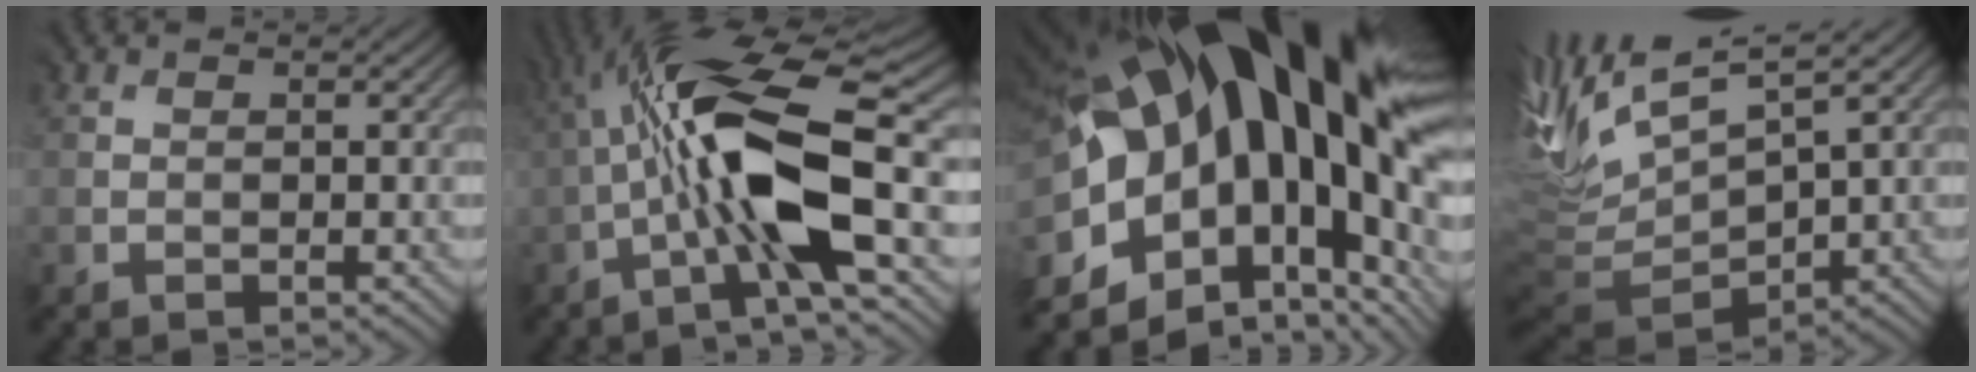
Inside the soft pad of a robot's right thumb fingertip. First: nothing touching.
{"total": 14.4, "force": [-1.7, 3.7, 13.8], "torque": [-0.263, 0.015, -0.034]}
{"total": 20.9, "force": [3.5, 11.3, 17.3], "torque": [-0.291, -0.030, 0.072]}
{"total": 11.2, "force": [3.6, 5.0, 9.4], "torque": [-0.245, 0.010, 0.080]}